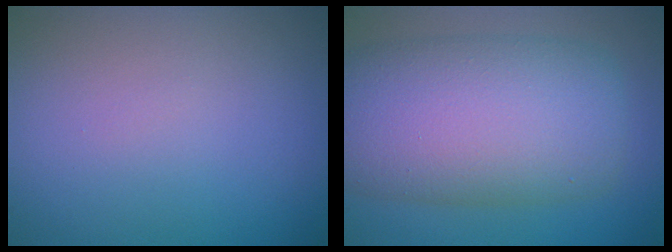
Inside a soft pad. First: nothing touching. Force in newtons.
{"total": 11.4, "press": 11.3, "slide": 0.2}